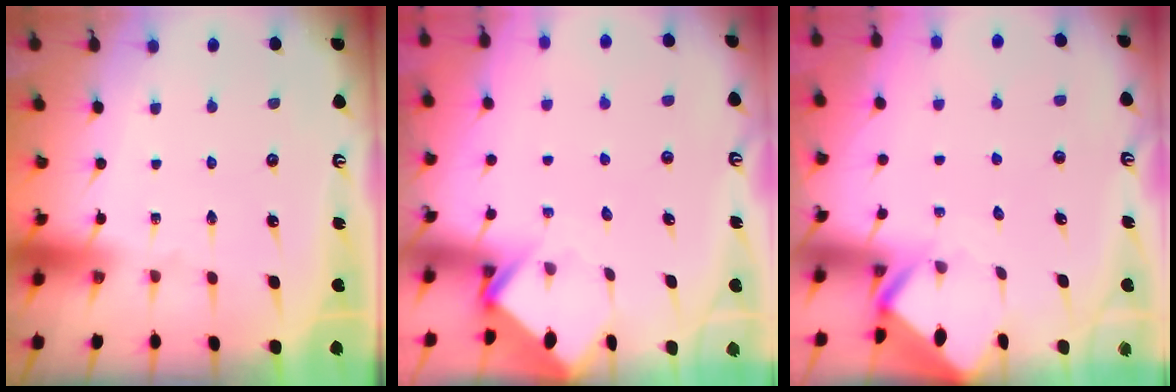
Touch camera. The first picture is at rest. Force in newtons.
{"total": 3.7, "press": 3.6, "slide": 0.2}
{"total": 3.5, "press": 3.4, "slide": 0.3}